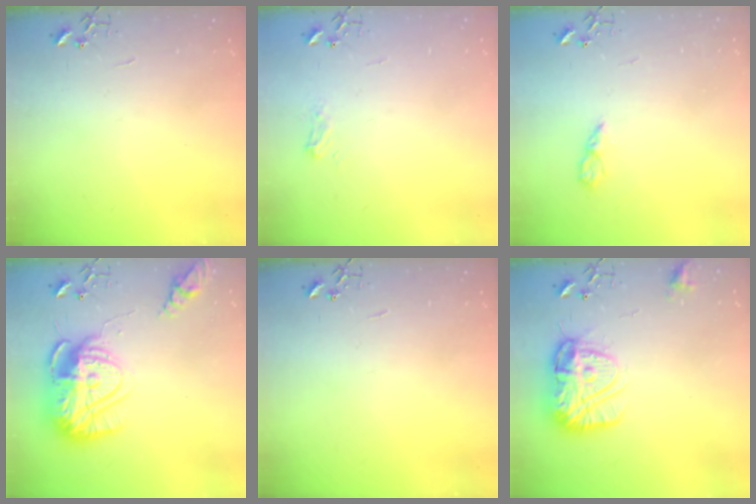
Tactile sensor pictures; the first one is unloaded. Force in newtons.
{"total": 6.6, "press": 6.6, "slide": 0.5}
{"total": 5.8, "press": 5.7, "slide": 0.6}
{"total": 18.9, "press": 18.9, "slide": 1.6}
{"total": 0.0}
{"total": 16.8, "press": 16.7, "slide": 1.5}